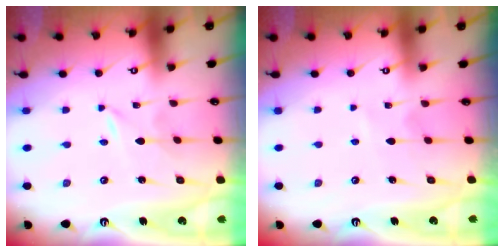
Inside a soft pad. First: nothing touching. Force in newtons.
{"total": 3.0, "press": 3.0, "slide": 0.3}